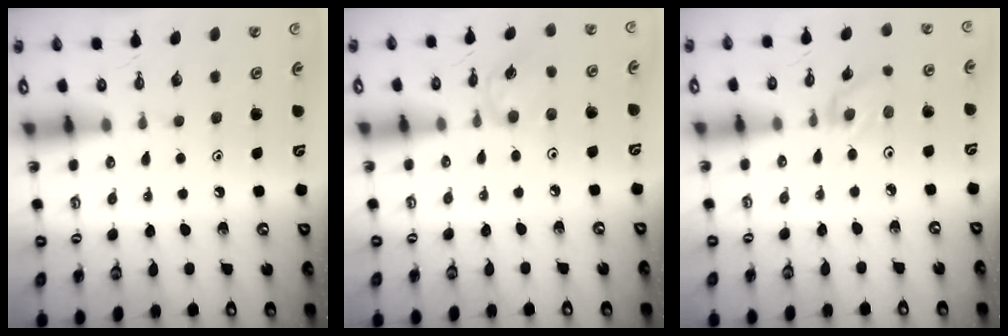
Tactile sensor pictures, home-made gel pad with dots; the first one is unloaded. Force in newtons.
{"total": 4.7, "press": 4.7, "slide": 0.3}
{"total": 1.6, "press": 1.5, "slide": 0.3}